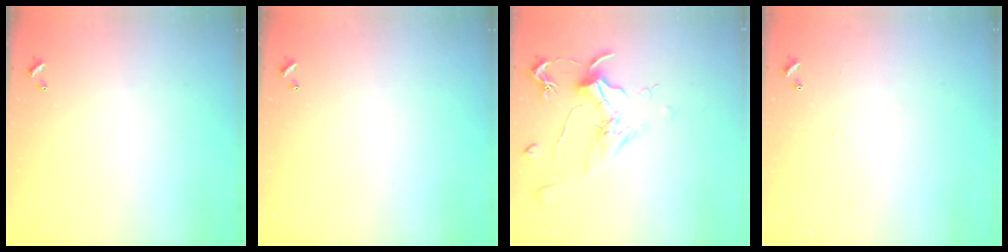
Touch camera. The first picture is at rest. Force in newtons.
{"total": 0.0}
{"total": 2.0, "press": 1.7, "slide": 0.9}
{"total": 1.6, "press": 1.5, "slide": 0.5}